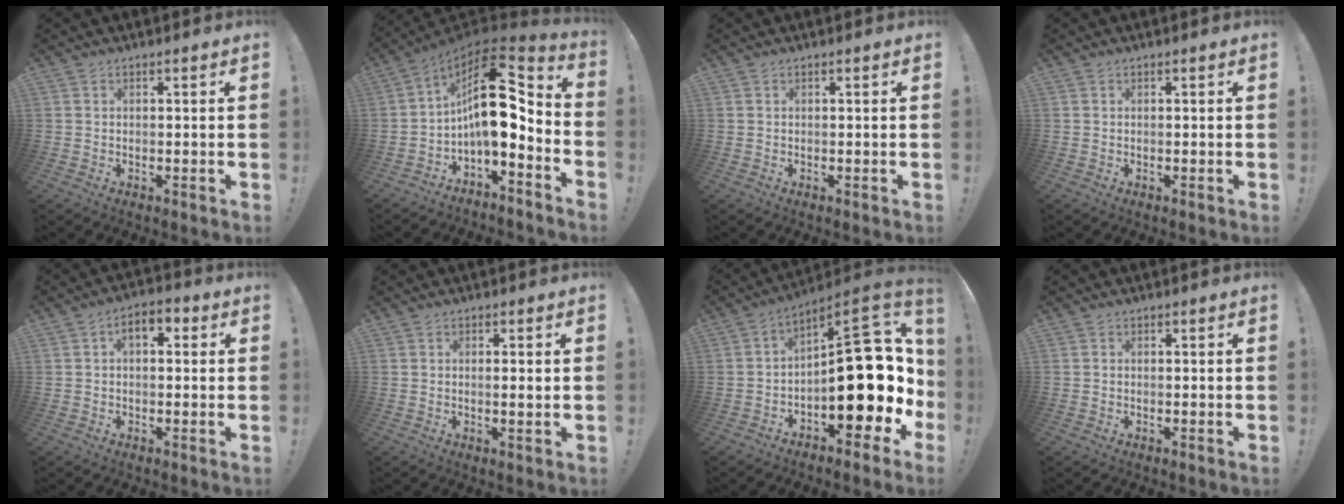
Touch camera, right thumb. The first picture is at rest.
{"total": 16.7, "force": [1.6, 8.3, 14.4], "torque": [-0.243, -0.006, 0.029]}
{"total": 0.0}
{"total": 0.0}
{"total": 5.4, "force": [1.2, 3.3, 4.2], "torque": [-0.054, 0.004, 0.020]}
{"total": 1.6, "force": [0.2, 0.0, 1.6], "torque": [-0.015, -0.007, 0.000]}
{"total": 23.1, "force": [-2.7, 11.7, 19.7], "torque": [-0.251, 0.020, -0.025]}
{"total": 0.0}